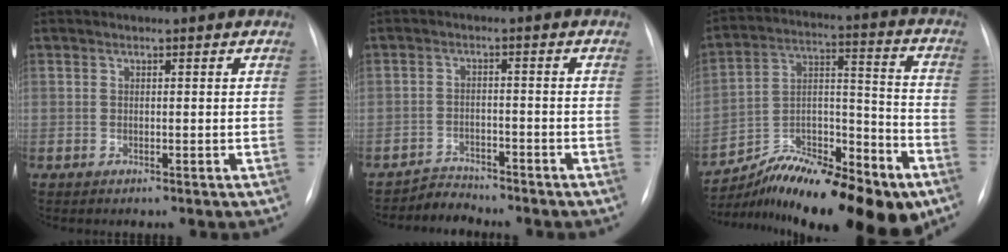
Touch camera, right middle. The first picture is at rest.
{"total": 3.2, "force": [-2.9, 0.4, -1.1], "torque": [0.024, -0.008, -0.050]}
{"total": 19.6, "force": [-15.1, 4.0, 11.8], "torque": [-0.163, 0.035, -0.250]}